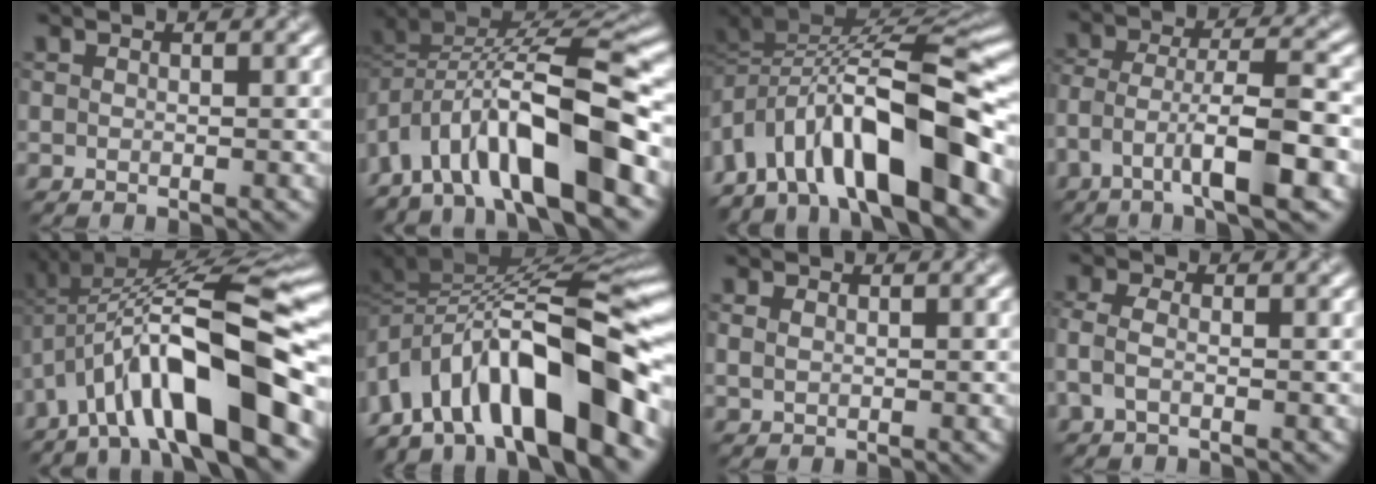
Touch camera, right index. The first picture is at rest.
{"total": 11.8, "force": [-5.4, 4.5, 9.5], "torque": [-0.145, 0.017, -0.094]}
{"total": 13.1, "force": [-5.4, 4.9, 10.8], "torque": [-0.167, 0.025, -0.087]}
{"total": 7.4, "force": [-3.5, 2.3, 6.1], "torque": [-0.113, 0.011, -0.066]}
{"total": 13.6, "force": [-5.2, 3.6, 12.0], "torque": [-0.191, 0.024, -0.080]}
{"total": 14.2, "force": [-5.9, 5.4, 11.7], "torque": [-0.177, 0.038, -0.098]}
{"total": 0.8, "force": [0.3, 0.6, 0.4], "torque": [-0.011, 0.005, 0.008]}
{"total": 1.9, "force": [-0.7, 0.9, 1.5], "torque": [-0.044, 0.009, -0.025]}